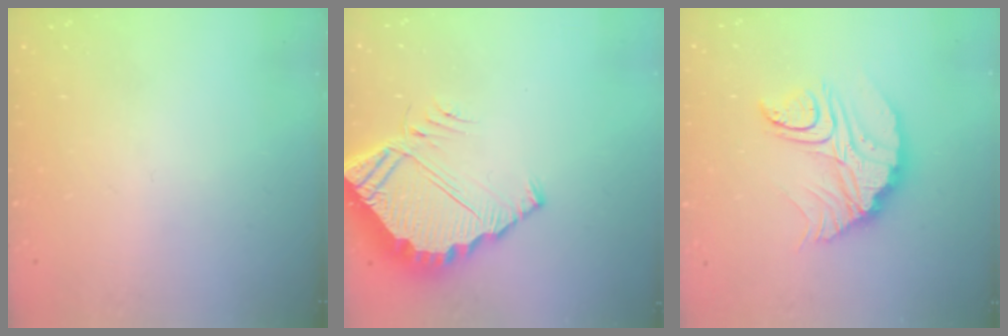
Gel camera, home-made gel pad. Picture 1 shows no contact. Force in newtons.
{"total": 6.9, "press": 6.9, "slide": 0.4}
{"total": 12.9, "press": 12.9, "slide": 0.9}